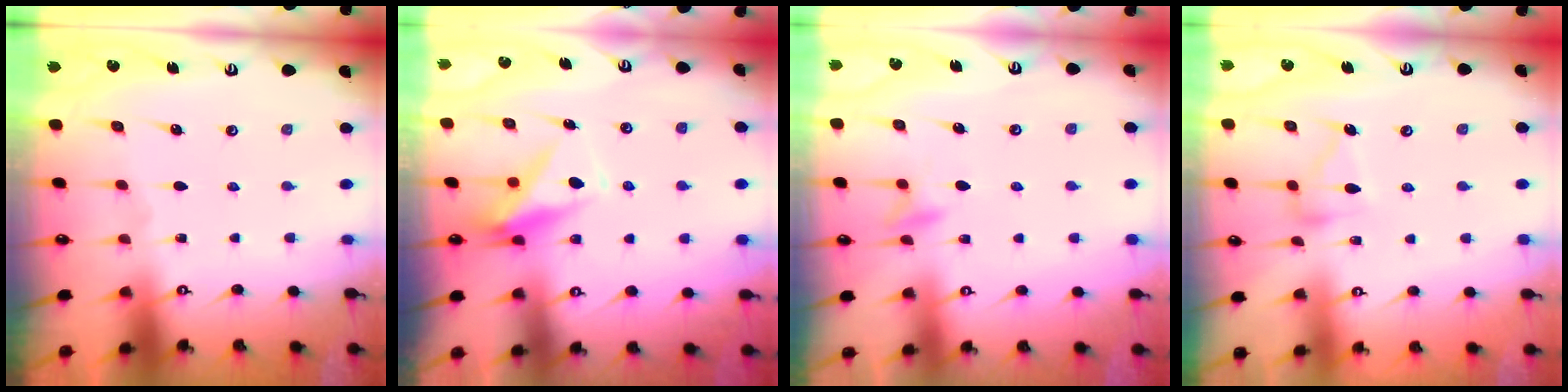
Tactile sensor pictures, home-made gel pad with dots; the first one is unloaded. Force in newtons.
{"total": 7.5, "press": 7.4, "slide": 1.2}
{"total": 6.0, "press": 6.0, "slide": 0.7}
{"total": 10.8, "press": 10.8, "slide": 0.6}